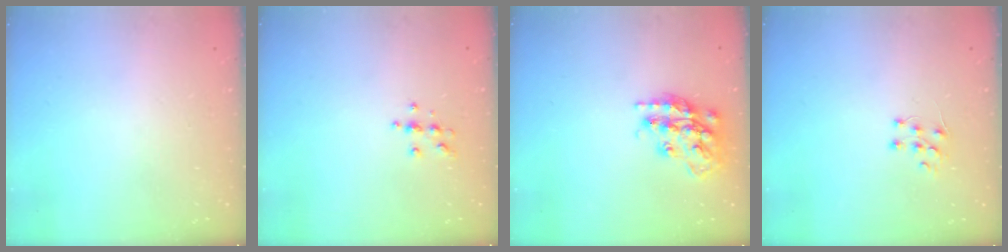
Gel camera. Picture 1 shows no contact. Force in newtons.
{"total": 4.8, "press": 4.8, "slide": 0.6}
{"total": 17.8, "press": 17.7, "slide": 1.3}
{"total": 4.7, "press": 4.7, "slide": 0.3}